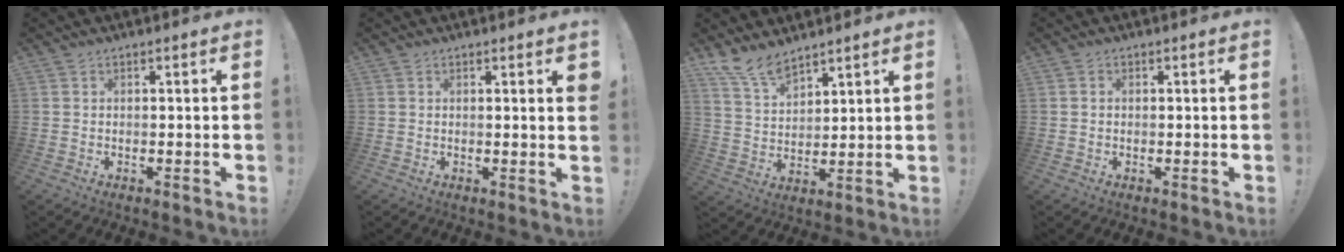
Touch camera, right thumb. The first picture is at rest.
{"total": 1.7, "force": [1.0, -0.1, 1.4], "torque": [-0.008, -0.009, 0.012]}
{"total": 9.5, "force": [8.0, 3.6, 3.7], "torque": [-0.078, -0.048, 0.155]}
{"total": 0.7, "force": [-0.2, 0.7, 0.3], "torque": [-0.007, 0.004, -0.003]}